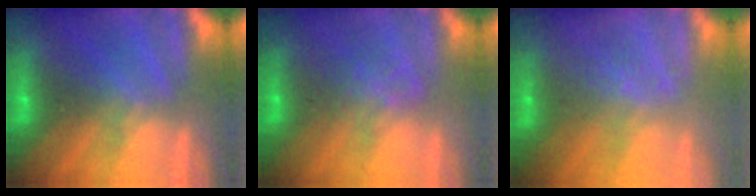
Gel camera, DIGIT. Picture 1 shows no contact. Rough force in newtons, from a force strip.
{"total": 1.3}
{"total": 2.7}